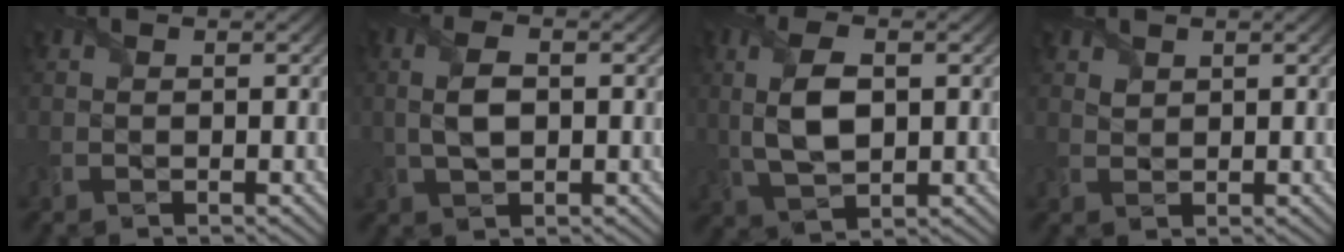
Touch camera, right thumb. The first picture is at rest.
{"total": 4.2, "force": [0.1, 2.1, 3.6], "torque": [-0.086, 0.002, 0.000]}
{"total": 7.2, "force": [0.7, 3.6, 6.2], "torque": [-0.145, 0.004, 0.013]}
{"total": 1.1, "force": [0.9, 0.6, 0.3], "torque": [-0.013, -0.001, 0.021]}